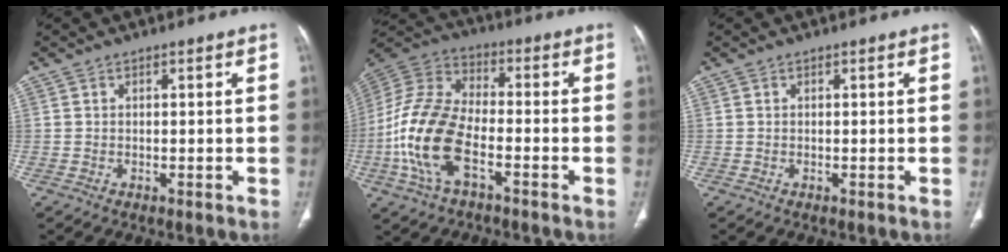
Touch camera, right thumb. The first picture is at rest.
{"total": 16.3, "force": [-5.4, 8.3, 13.0], "torque": [-0.281, 0.028, -0.107]}
{"total": 0.0}